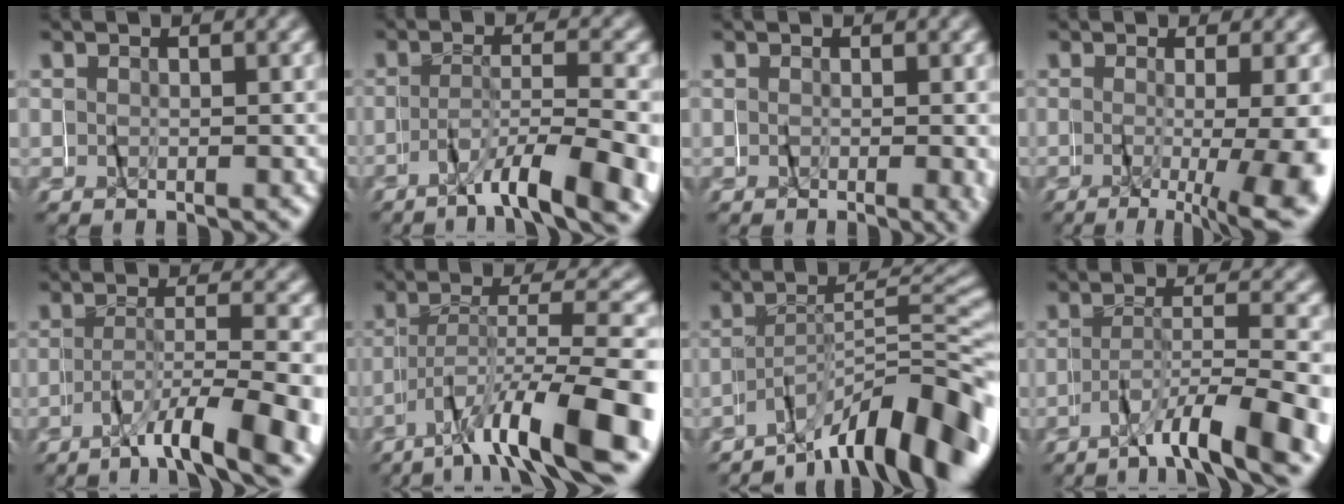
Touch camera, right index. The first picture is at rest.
{"total": 7.9, "force": [-5.8, 0.7, 5.2], "torque": [-0.079, -0.015, -0.091]}
{"total": 1.2, "force": [-0.4, -0.3, 1.2], "torque": [-0.014, -0.006, -0.003]}
{"total": 5.0, "force": [-2.3, -0.3, 4.4], "torque": [-0.056, -0.015, -0.033]}
{"total": 8.1, "force": [-6.0, 0.4, 5.4], "torque": [-0.084, -0.015, -0.090]}
{"total": 9.2, "force": [-6.4, 0.3, 6.6], "torque": [-0.107, -0.008, -0.095]}
{"total": 10.0, "force": [-8.0, 1.1, 5.9], "torque": [-0.088, -0.006, -0.121]}
{"total": 7.4, "force": [-5.5, 0.0, 4.9], "torque": [-0.074, -0.008, -0.086]}